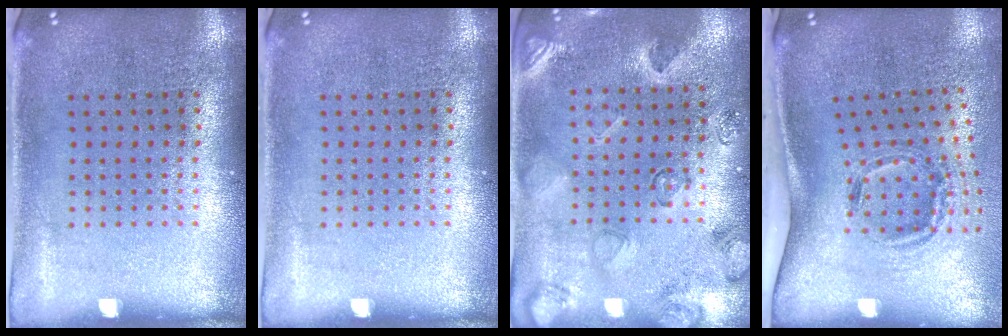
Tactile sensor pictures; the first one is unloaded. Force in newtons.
{"total": 0.0}
{"total": 2.3, "press": 1.9, "slide": 1.3}
{"total": 1.7, "press": 1.2, "slide": 1.3}